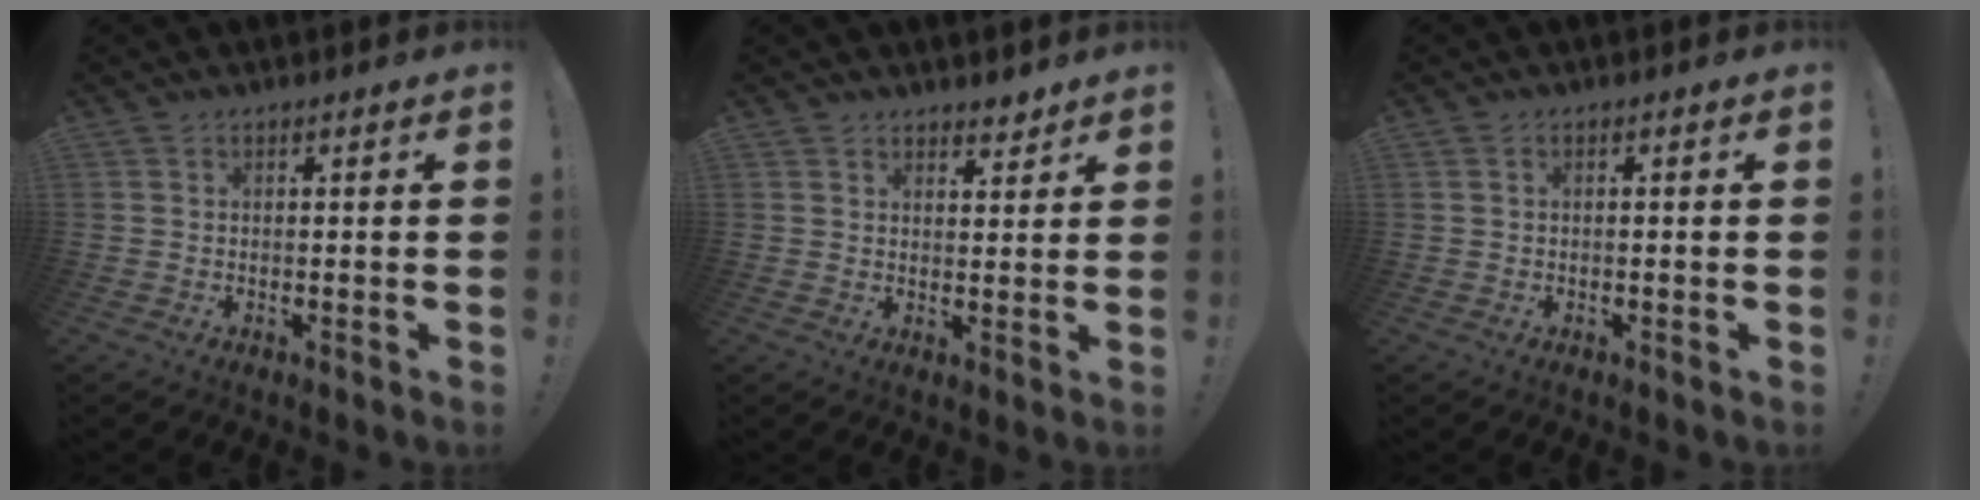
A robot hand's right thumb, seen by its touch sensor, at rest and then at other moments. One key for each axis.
{"total": 3.5, "fx": 3.1, "fy": 1.5, "fz": 0.8, "tx": 0.000, "ty": -0.024, "tz": 0.055}
{"total": 0.6, "fx": -0.3, "fy": 0.3, "fz": 0.4, "tx": -0.011, "ty": 0.003, "tz": -0.004}